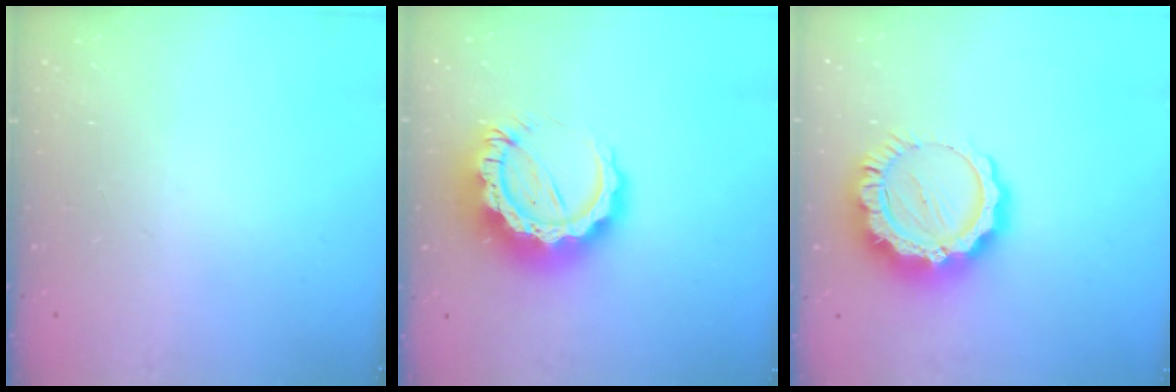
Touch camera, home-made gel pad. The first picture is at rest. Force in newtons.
{"total": 14.6, "press": 14.4, "slide": 1.8}
{"total": 14.3, "press": 14.2, "slide": 1.4}